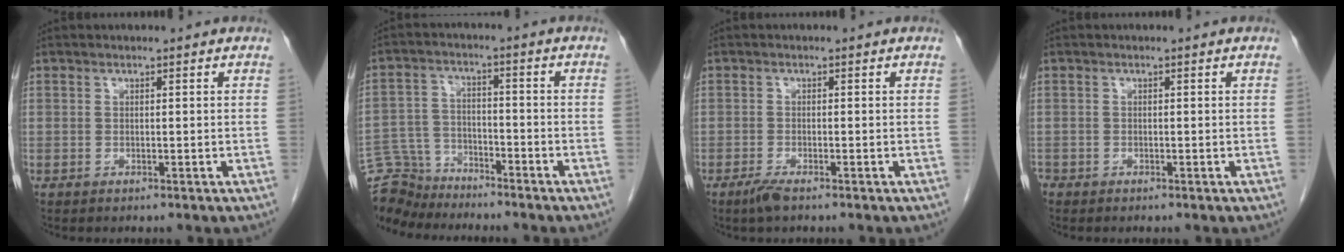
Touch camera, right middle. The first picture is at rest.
{"total": 9.5, "force": [-9.0, 2.8, -0.1], "torque": [-0.009, 0.016, -0.170]}
{"total": 1.9, "force": [-1.4, 0.2, 1.3], "torque": [-0.029, -0.005, -0.025]}
{"total": 0.7, "force": [-0.6, 0.4, 0.1], "torque": [-0.006, 0.001, -0.013]}